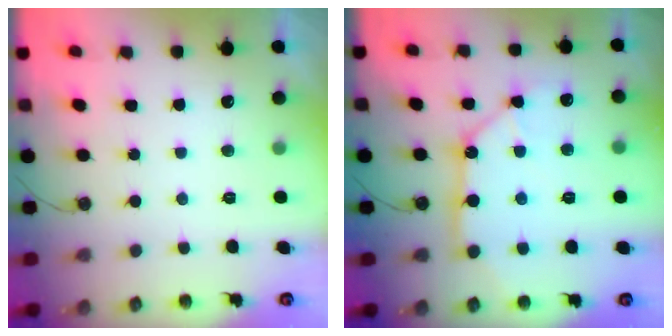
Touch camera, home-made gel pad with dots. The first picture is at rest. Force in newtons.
{"total": 11.1, "press": 11.0, "slide": 1.4}